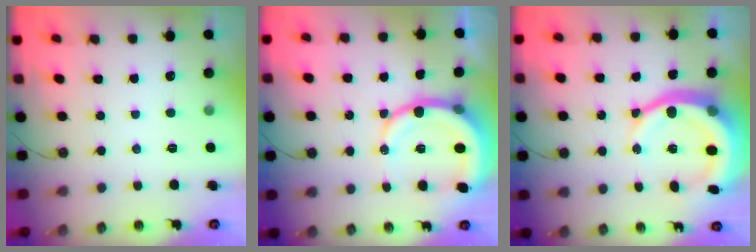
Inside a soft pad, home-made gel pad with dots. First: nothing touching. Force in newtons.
{"total": 13.0, "press": 12.8, "slide": 2.5}
{"total": 16.2, "press": 16.0, "slide": 2.6}